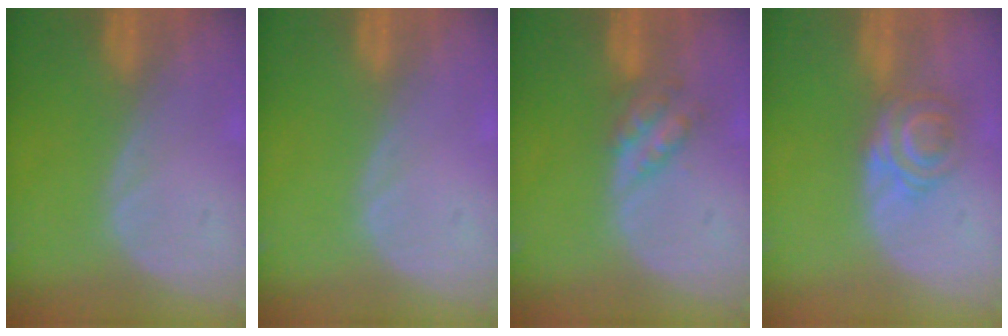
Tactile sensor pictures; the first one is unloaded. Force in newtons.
{"total": 0.0}
{"total": 3.7, "press": 3.7, "slide": 0.3}
{"total": 5.8, "press": 4.9, "slide": 3.2}